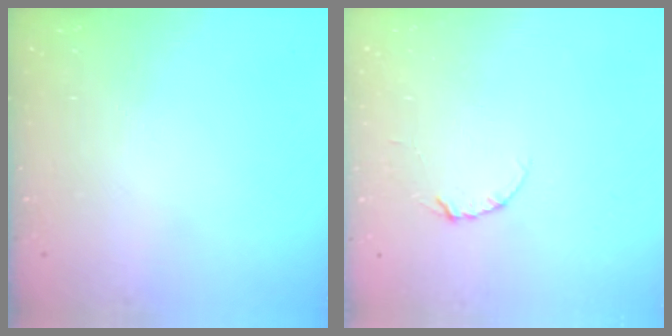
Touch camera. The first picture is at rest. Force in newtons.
{"total": 3.7, "press": 3.7, "slide": 0.4}